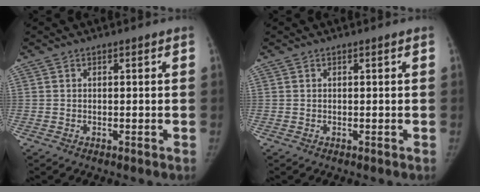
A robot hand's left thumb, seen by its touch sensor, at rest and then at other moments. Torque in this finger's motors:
{"motor_torque": [0.12, 0.12, 0.01, 0.00, 0.00]}